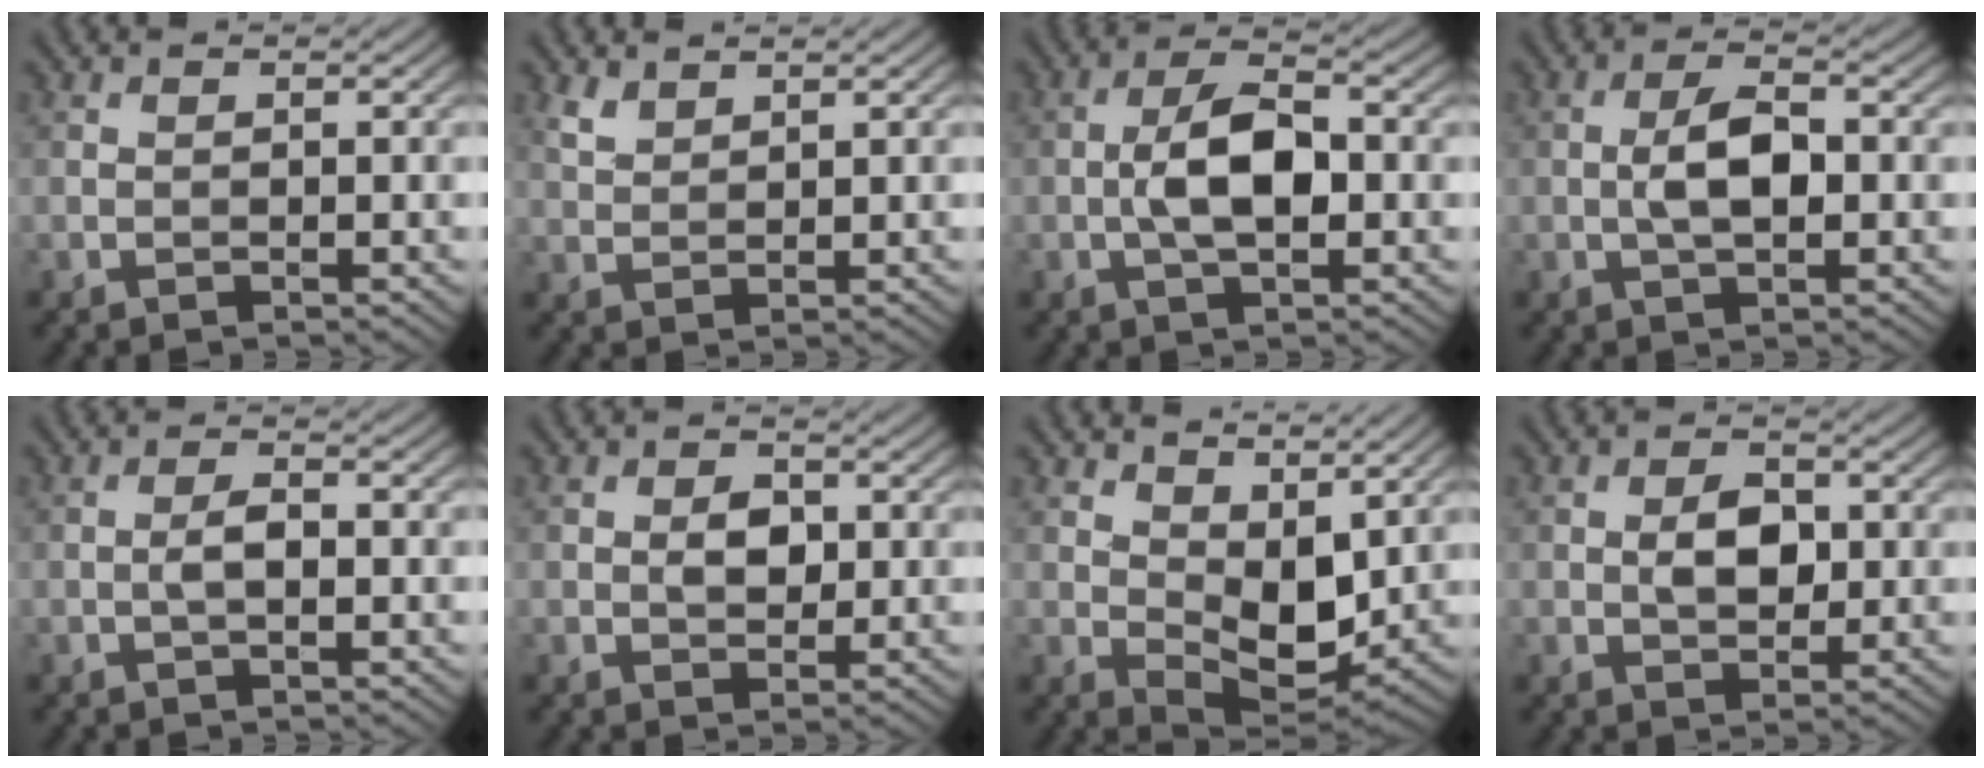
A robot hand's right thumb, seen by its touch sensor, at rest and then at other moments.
{"total": 2.3, "force": [1.9, 0.9, 1.0], "torque": [-0.028, 0.000, 0.045]}
{"total": 6.5, "force": [-0.7, 2.9, 5.9], "torque": [-0.115, 0.008, -0.019]}
{"total": 4.9, "force": [-0.3, 2.1, 4.4], "torque": [-0.090, 0.008, -0.010]}
{"total": 2.1, "force": [-0.4, 0.7, 2.0], "torque": [-0.039, 0.005, -0.014]}
{"total": 2.9, "force": [0.3, 2.0, 2.1], "torque": [-0.040, 0.000, 0.001]}
{"total": 8.5, "force": [3.1, 4.8, 6.4], "torque": [-0.118, -0.010, 0.054]}
{"total": 3.9, "force": [0.3, 2.5, 3.0], "torque": [-0.057, 0.001, 0.002]}